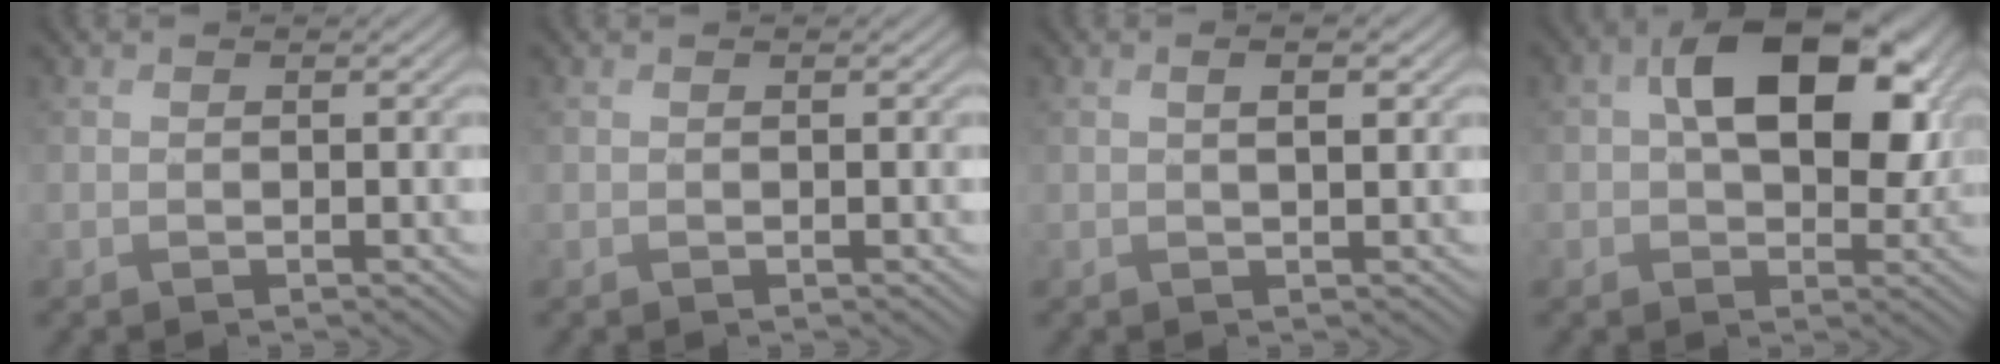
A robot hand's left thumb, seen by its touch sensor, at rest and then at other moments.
{"total": 0.0}
{"total": 2.3, "force": [0.7, 0.6, 2.1], "torque": [-0.020, -0.007, 0.012]}
{"total": 13.4, "force": [3.1, 8.4, 9.9], "torque": [-0.170, 0.000, 0.055]}